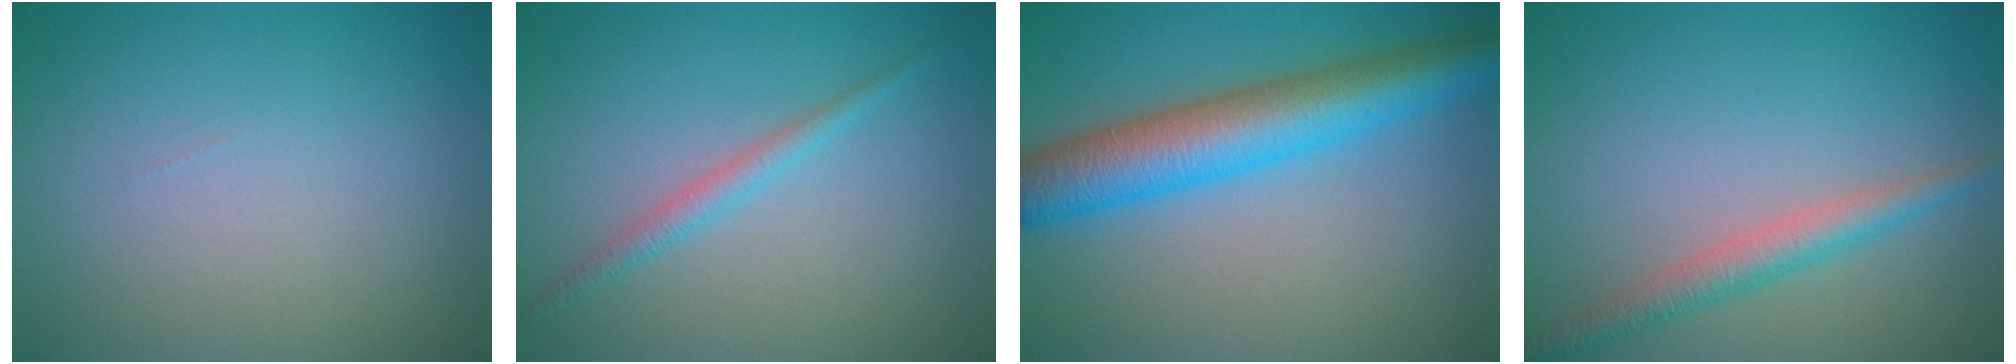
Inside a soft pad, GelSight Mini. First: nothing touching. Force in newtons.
{"total": 1.7, "press": 1.7, "slide": 0.1}
{"total": 7.7, "press": 7.7, "slide": 0.2}
{"total": 2.8, "press": 2.8, "slide": 0.1}